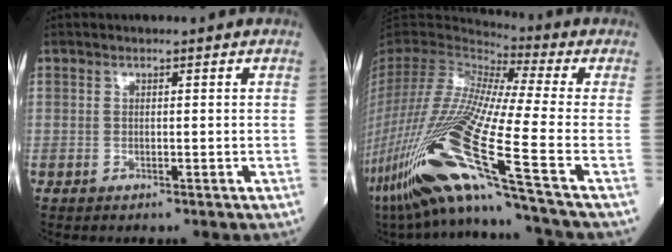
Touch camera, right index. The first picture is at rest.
{"total": 27.4, "force": [-12.4, -0.4, 24.5], "torque": [-0.512, -0.070, -0.233]}